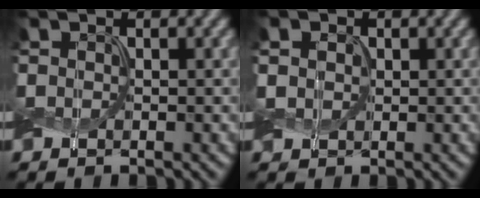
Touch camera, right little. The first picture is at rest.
{"total": 1.6, "force": [0.3, 1.4, 0.7], "torque": [-0.017, 0.001, 0.002]}